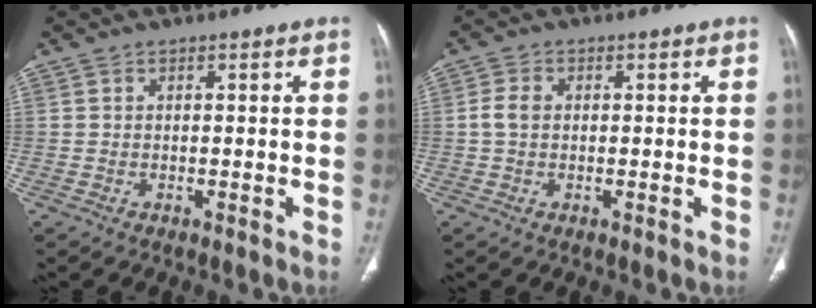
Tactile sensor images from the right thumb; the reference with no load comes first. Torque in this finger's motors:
{"motor_torque": [0.27, 0.06, 0.63, -0.52, 0.11]}